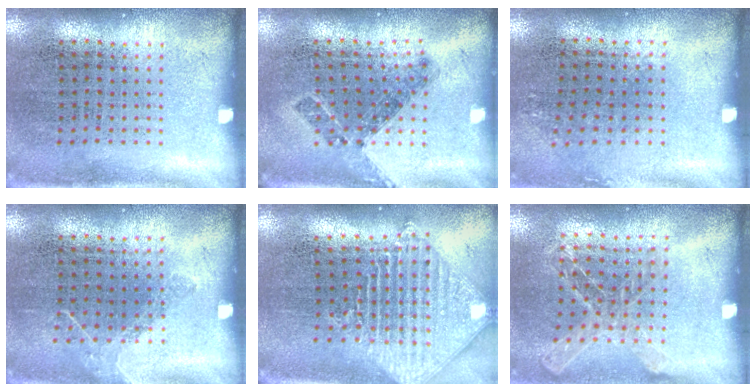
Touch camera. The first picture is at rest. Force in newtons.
{"total": 0.7, "press": 0.7, "slide": 0.3}
{"total": 0.8, "press": 0.7, "slide": 0.4}
{"total": 1.0, "press": 0.9, "slide": 0.5}
{"total": 2.0, "press": 1.6, "slide": 1.2}
{"total": 1.1, "press": 1.1, "slide": 0.1}